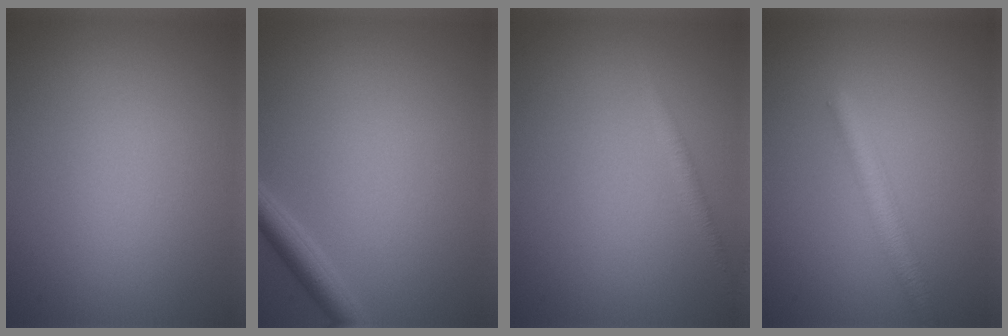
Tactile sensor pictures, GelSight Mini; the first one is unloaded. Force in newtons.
{"total": 2.3, "press": 2.2, "slide": 0.2}
{"total": 1.2, "press": 1.1, "slide": 0.1}
{"total": 2.5, "press": 2.5, "slide": 0.2}